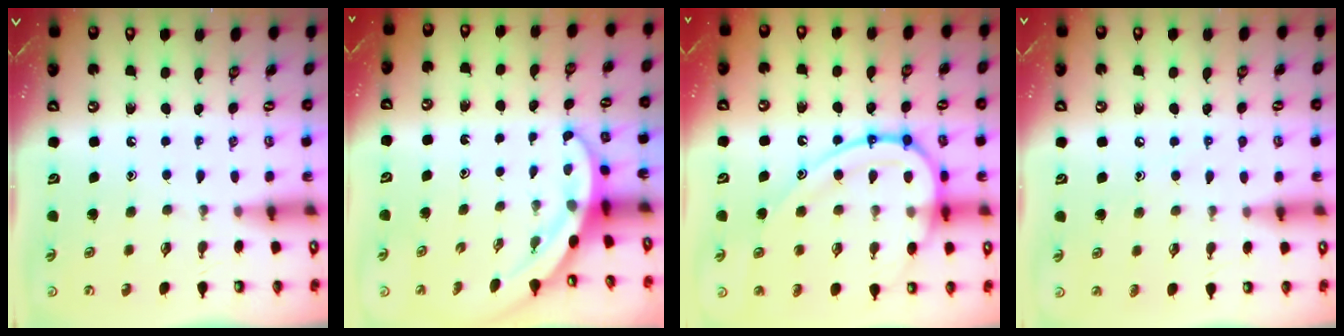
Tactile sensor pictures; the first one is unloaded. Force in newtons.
{"total": 3.3, "press": 3.3, "slide": 0.1}
{"total": 19.3, "press": 19.2, "slide": 1.8}
{"total": 5.7, "press": 5.7, "slide": 0.7}